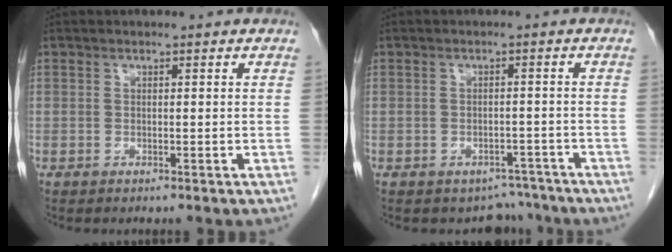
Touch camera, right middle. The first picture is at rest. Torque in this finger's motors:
{"motor_torque": [-0.42, -0.41, -0.12, -0.04]}